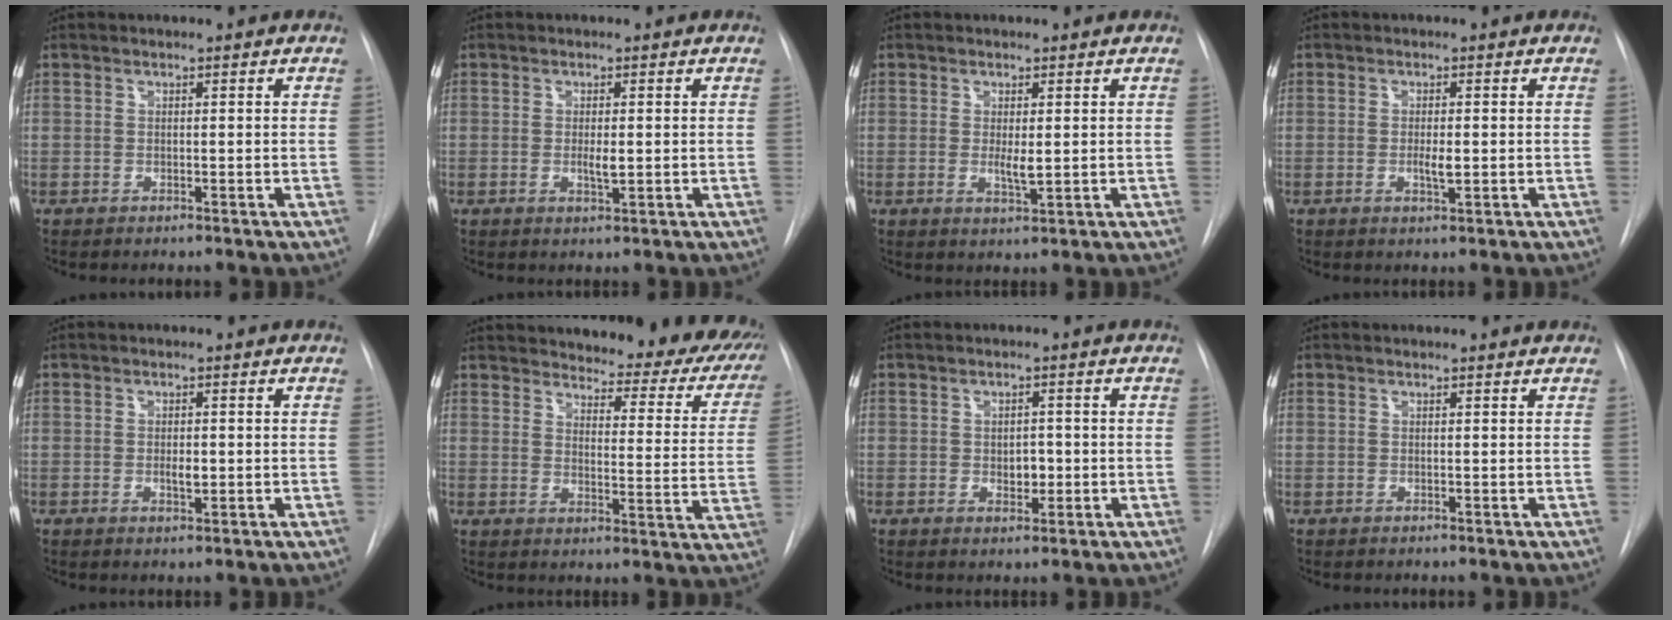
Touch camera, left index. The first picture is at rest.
{"total": 1.9, "force": [-0.8, 0.4, 1.7], "torque": [-0.031, -0.010, -0.012]}
{"total": 2.3, "force": [-0.6, 0.4, 2.1], "torque": [-0.039, -0.013, -0.005]}
{"total": 2.1, "force": [-1.0, 0.4, 1.8], "torque": [-0.035, -0.009, -0.015]}
{"total": 1.8, "force": [-0.9, 0.6, 1.5], "torque": [-0.025, -0.008, -0.013]}
{"total": 25.5, "force": [22.6, 7.0, 9.6], "torque": [-0.127, -0.070, 0.253]}
{"total": 2.6, "force": [-1.0, 1.6, 1.8], "torque": [-0.021, -0.006, -0.011]}
{"total": 1.1, "force": [1.1, 0.2, 0.1], "torque": [-0.010, 0.003, 0.005]}